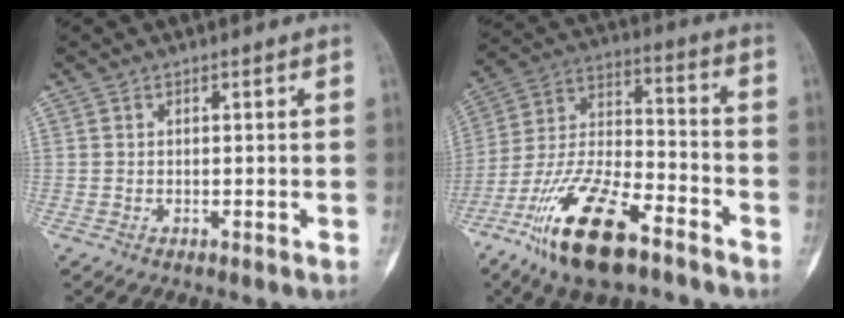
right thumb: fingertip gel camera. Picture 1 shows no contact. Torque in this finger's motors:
{"motor_torque": [0.30, 0.48, 1.33, -1.43, 0.42]}